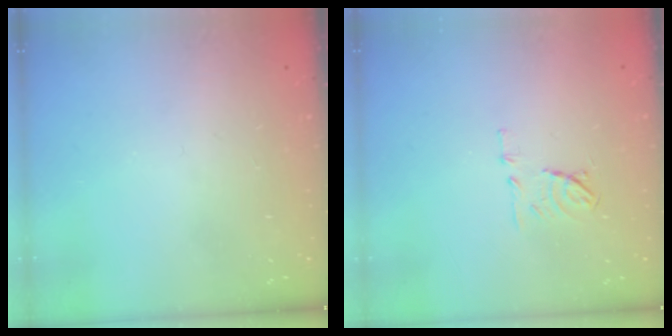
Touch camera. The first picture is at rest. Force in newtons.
{"total": 7.6, "press": 7.6, "slide": 0.8}